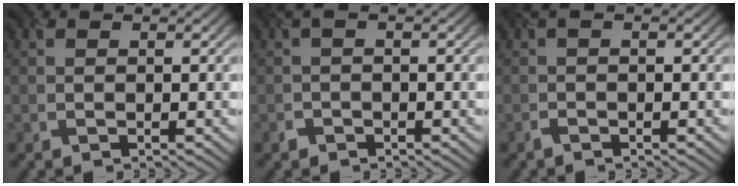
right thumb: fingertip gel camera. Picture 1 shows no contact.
{"total": 1.2, "force": [-0.9, 0.8, 0.4], "torque": [-0.010, -0.001, -0.017]}
{"total": 1.1, "force": [-0.8, -0.1, 0.7], "torque": [-0.020, -0.003, -0.021]}